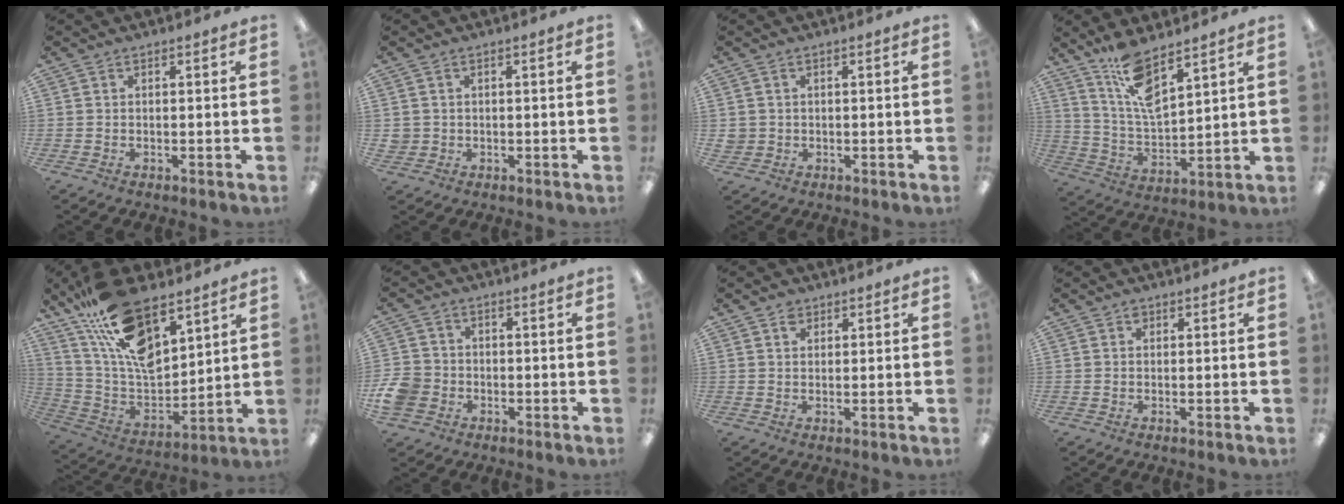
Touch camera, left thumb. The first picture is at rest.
{"total": 1.9, "force": [0.3, 1.8, 0.2], "torque": [-0.007, 0.002, 0.004]}
{"total": 1.9, "force": [0.3, 1.9, 0.3], "torque": [-0.007, 0.003, 0.004]}
{"total": 11.5, "force": [8.7, 3.5, 6.6], "torque": [-0.136, -0.044, 0.160]}
{"total": 19.6, "force": [12.6, 8.9, 12.1], "torque": [-0.228, -0.073, 0.227]}
{"total": 7.2, "force": [-2.1, 6.0, 3.2], "torque": [-0.081, 0.020, -0.037]}
{"total": 2.5, "force": [1.7, 1.7, 0.6], "torque": [-0.007, -0.004, 0.030]}
{"total": 0.9, "force": [0.5, 0.7, 0.4], "torque": [-0.002, -0.002, 0.007]}